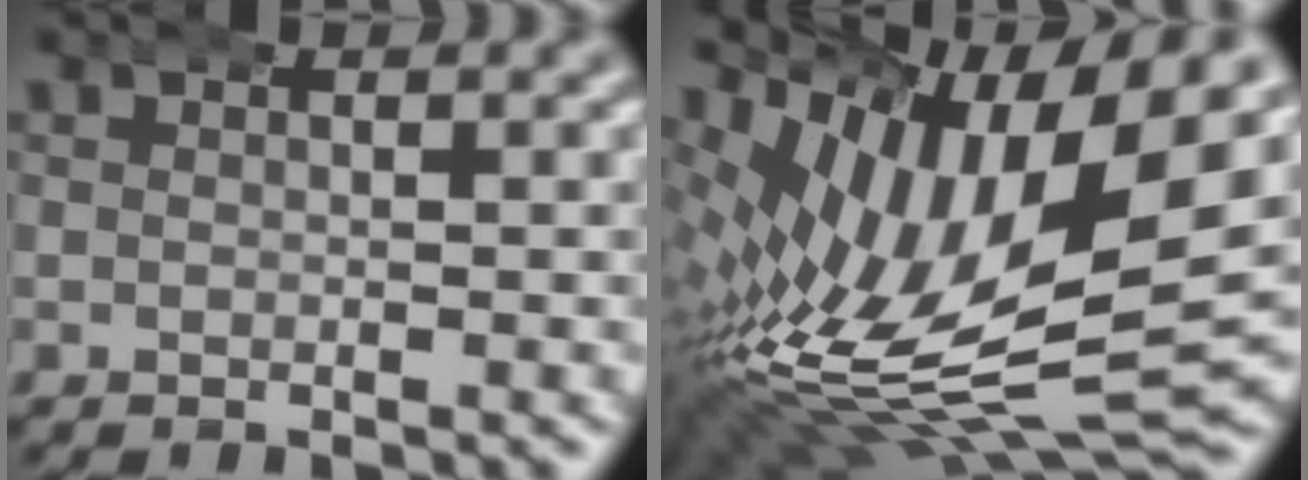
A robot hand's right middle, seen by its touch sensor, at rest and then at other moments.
{"total": 16.8, "force": [-0.3, 9.0, 14.1], "torque": [-0.237, -0.024, 0.014]}